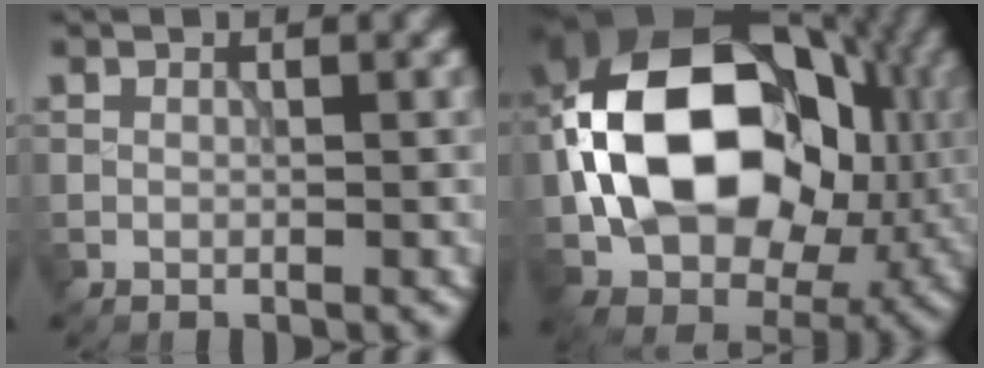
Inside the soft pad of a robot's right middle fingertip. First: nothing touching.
{"total": 17.1, "force": [0.6, 12.5, 11.6], "torque": [-0.217, 0.013, -0.003]}